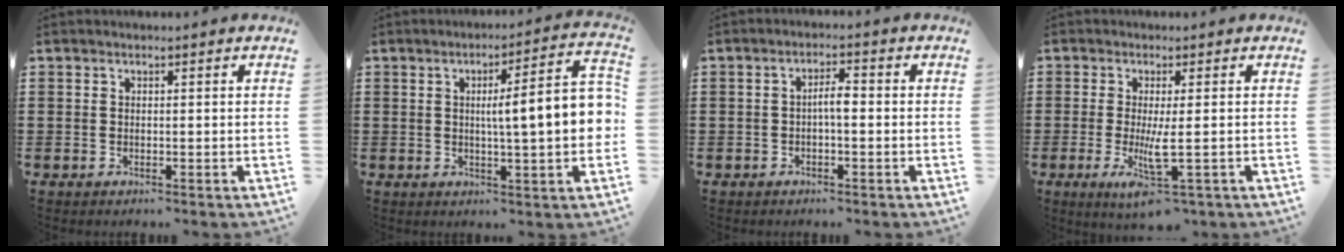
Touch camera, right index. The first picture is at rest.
{"total": 9.8, "force": [0.4, 1.4, 9.7], "torque": [-0.149, -0.007, -0.004]}
{"total": 2.8, "force": [-0.5, 0.7, 2.7], "torque": [-0.049, 0.005, -0.011]}
{"total": 5.8, "force": [-1.6, 1.0, 5.5], "torque": [-0.107, -0.024, -0.030]}